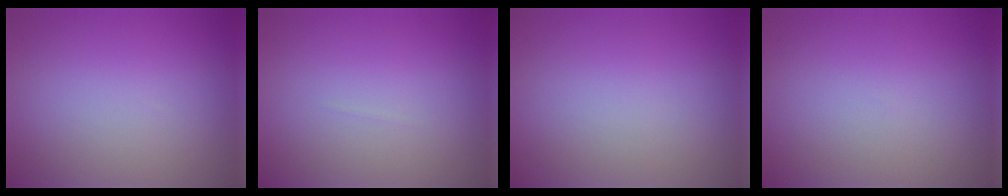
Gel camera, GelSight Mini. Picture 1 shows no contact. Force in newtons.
{"total": 0.0}
{"total": 0.0}
{"total": 0.0}